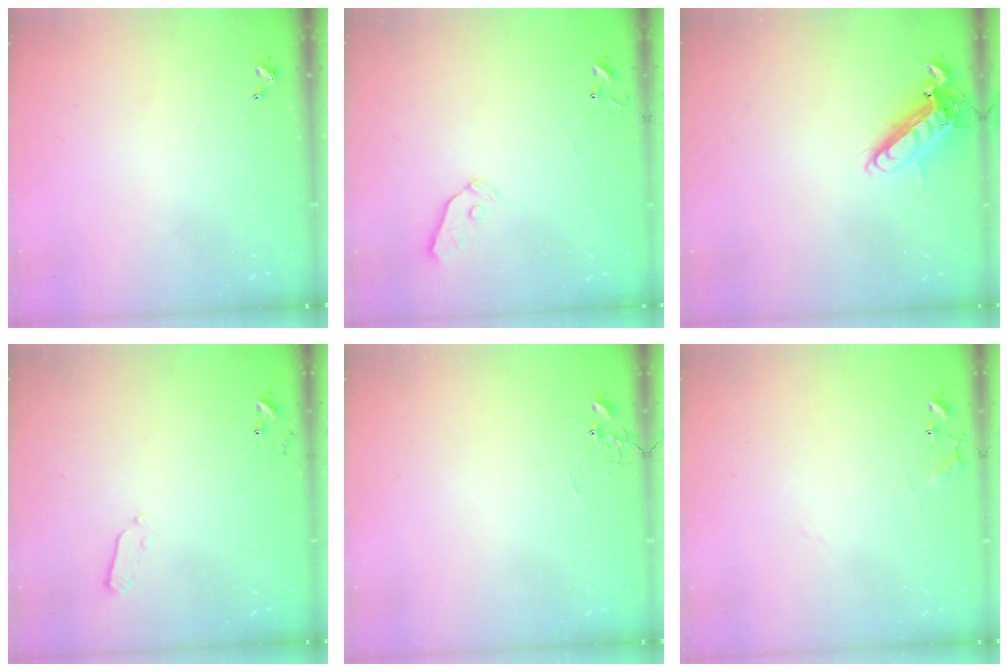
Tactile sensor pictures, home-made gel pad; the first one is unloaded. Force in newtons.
{"total": 5.2, "press": 5.2, "slide": 0.6}
{"total": 13.2, "press": 13.0, "slide": 2.1}
{"total": 4.0, "press": 3.9, "slide": 1.0}
{"total": 0.0}
{"total": 8.6, "press": 8.6, "slide": 0.5}